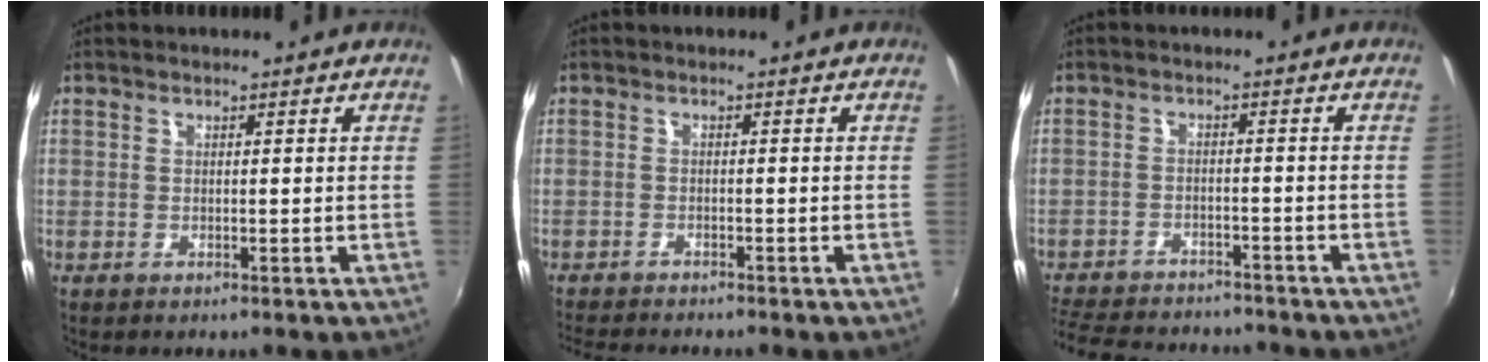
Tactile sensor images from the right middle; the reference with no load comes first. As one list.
[{"total": 5.4, "force": [-5.0, 0.3, 1.8], "torque": [-0.047, -0.020, -0.086]}, {"total": 16.1, "force": [-13.9, 5.3, 6.0], "torque": [-0.146, -0.007, -0.206]}]